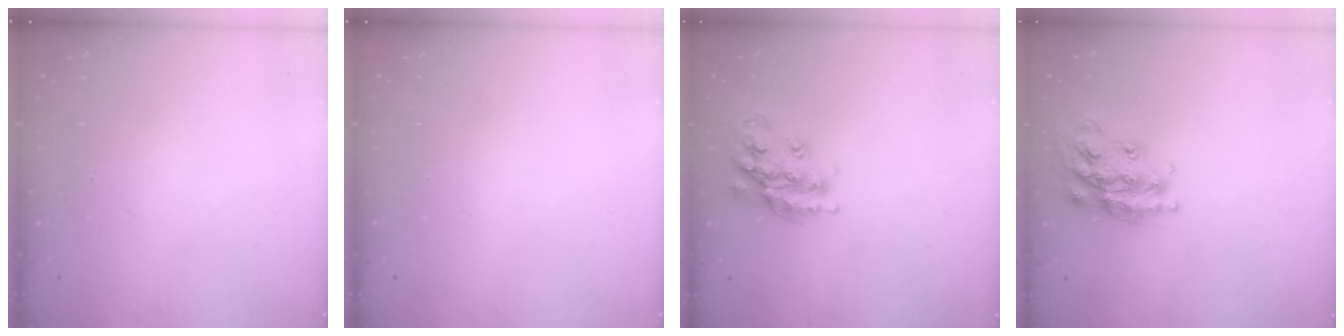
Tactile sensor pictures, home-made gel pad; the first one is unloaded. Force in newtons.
{"total": 0.0}
{"total": 17.5, "press": 17.5, "slide": 1.3}
{"total": 18.0, "press": 17.9, "slide": 1.1}